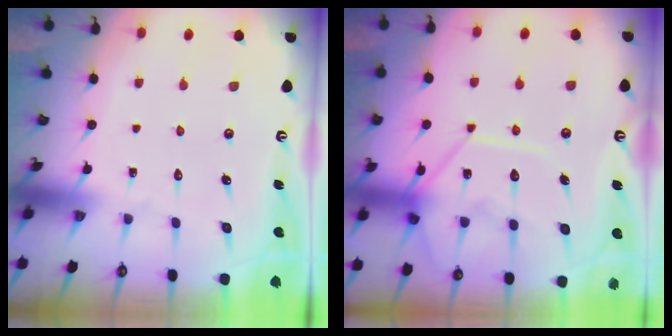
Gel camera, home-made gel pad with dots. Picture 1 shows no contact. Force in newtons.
{"total": 12.4, "press": 12.4, "slide": 1.3}